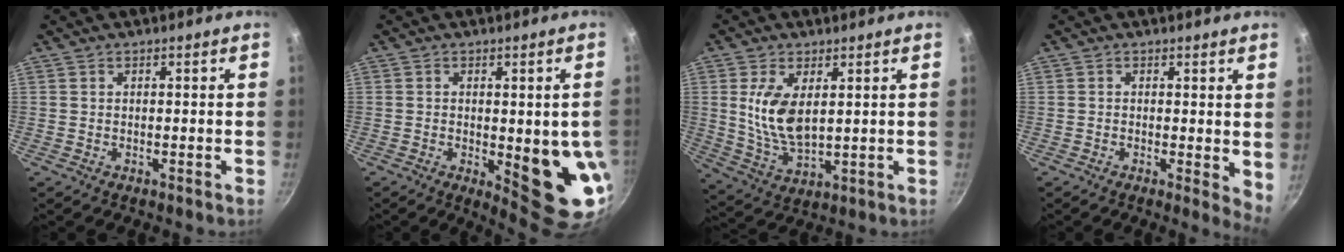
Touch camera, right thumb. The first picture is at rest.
{"total": 13.7, "force": [-2.1, 4.7, 12.7], "torque": [-0.129, -0.016, -0.017]}
{"total": 10.3, "force": [2.3, 5.4, 8.4], "torque": [-0.159, -0.023, 0.055]}
{"total": 3.9, "force": [0.4, 1.6, 3.5], "torque": [-0.042, -0.007, 0.003]}